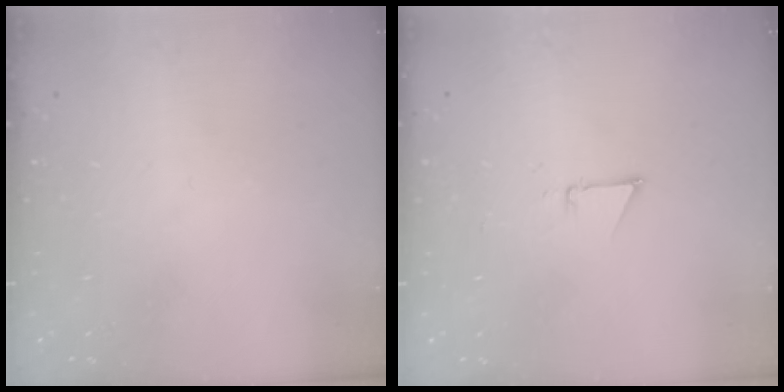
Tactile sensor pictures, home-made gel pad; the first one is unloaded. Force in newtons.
{"total": 3.0, "press": 2.9, "slide": 0.8}